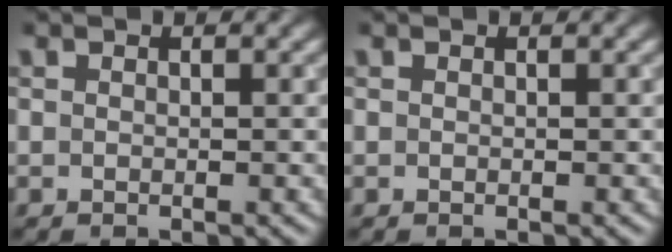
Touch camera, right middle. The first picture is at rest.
{"total": 0.0}